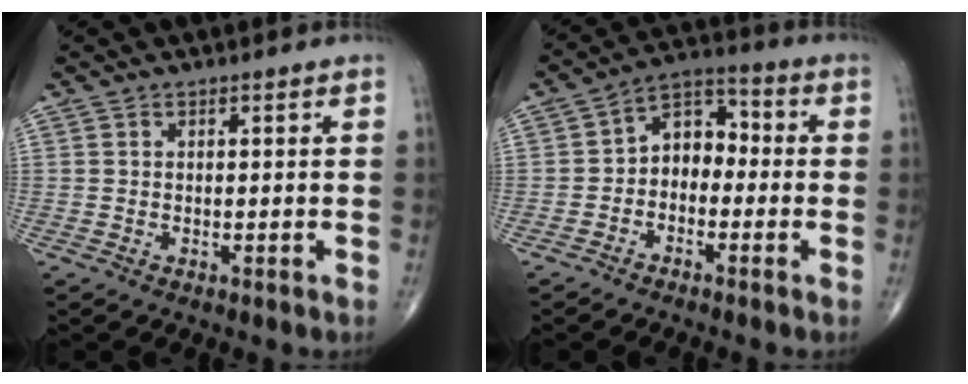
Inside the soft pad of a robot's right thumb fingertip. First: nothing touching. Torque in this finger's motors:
{"motor_torque": [-0.22, -0.03, 0.63, 0.00, 0.01]}